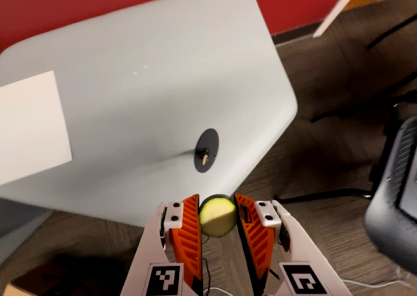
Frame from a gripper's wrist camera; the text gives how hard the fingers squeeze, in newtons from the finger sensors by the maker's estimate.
{"total": 10.5, "left": 11.5, "right": 9.6}